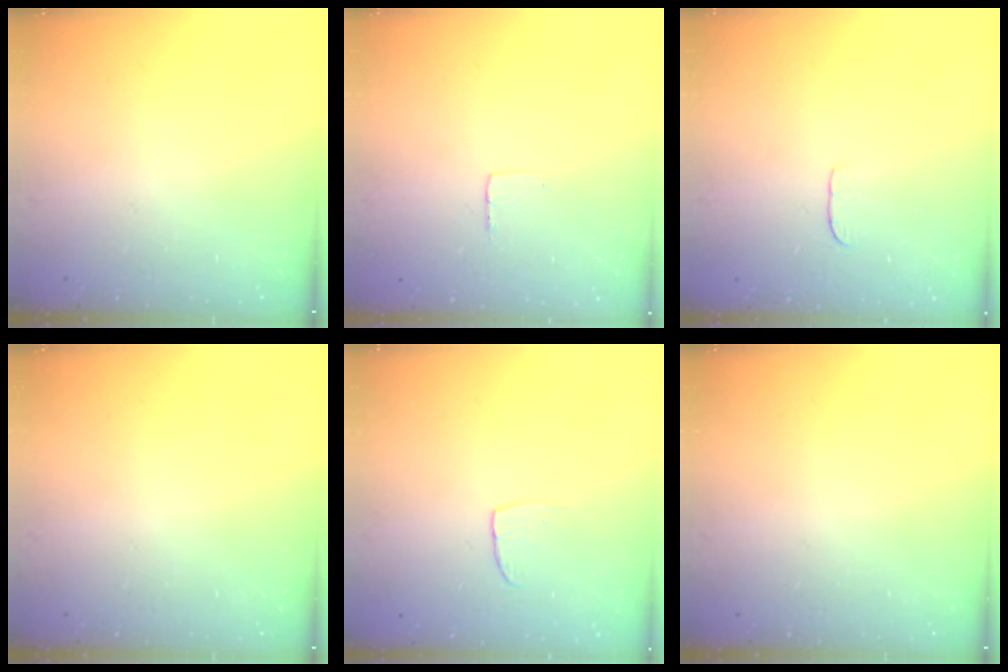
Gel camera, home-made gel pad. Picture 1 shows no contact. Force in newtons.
{"total": 3.0, "press": 3.0, "slide": 0.2}
{"total": 3.6, "press": 3.6, "slide": 0.2}
{"total": 0.0}
{"total": 3.3, "press": 3.3, "slide": 0.2}
{"total": 0.0}